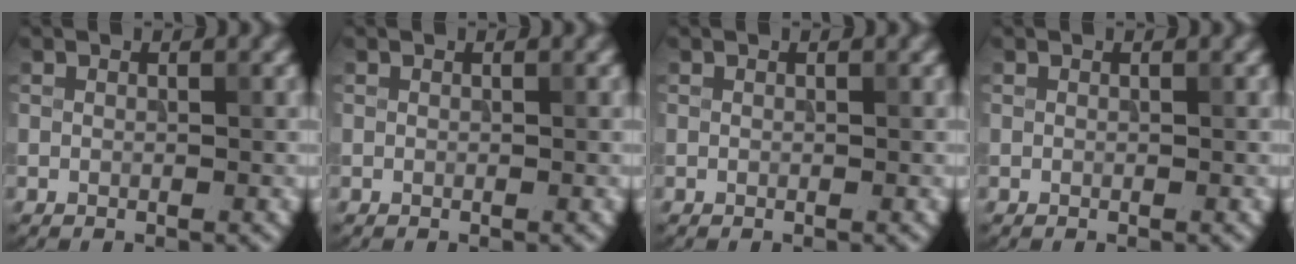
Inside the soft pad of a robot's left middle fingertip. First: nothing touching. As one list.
[{"total": 0.0}, {"total": 0.0}, {"total": 0.0}]